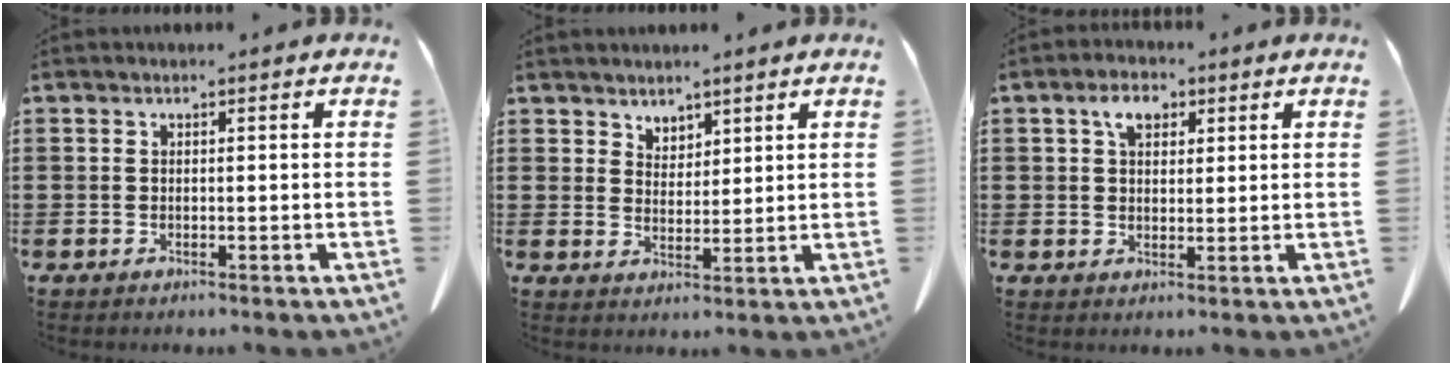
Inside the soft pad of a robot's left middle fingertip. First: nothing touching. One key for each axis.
{"total": 3.1, "fx": 2.7, "fy": 1.4, "fz": 0.0, "tx": -0.008, "ty": -0.001, "tz": 0.052}
{"total": 4.1, "fx": 2.0, "fy": 2.5, "fz": 2.4, "tx": -0.041, "ty": 0.007, "tz": 0.031}